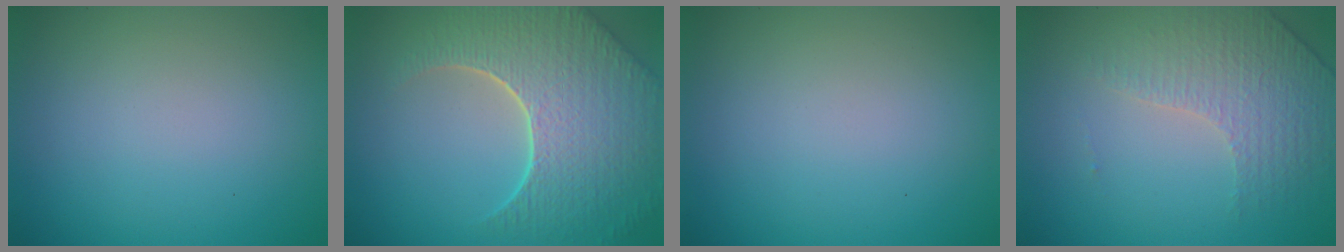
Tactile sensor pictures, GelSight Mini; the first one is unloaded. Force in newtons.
{"total": 8.7, "press": 6.1, "slide": 6.1}
{"total": 0.0}
{"total": 4.6, "press": 3.0, "slide": 3.5}